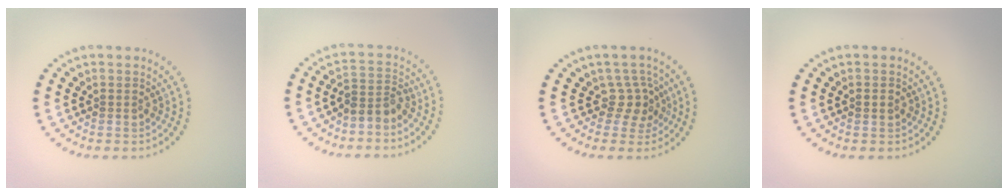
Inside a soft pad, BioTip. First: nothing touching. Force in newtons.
{"total": 2.3, "press": 1.7, "slide": 1.5}
{"total": 2.3, "press": 1.6, "slide": 1.6}
{"total": 1.0, "press": 1.0, "slide": 0.1}